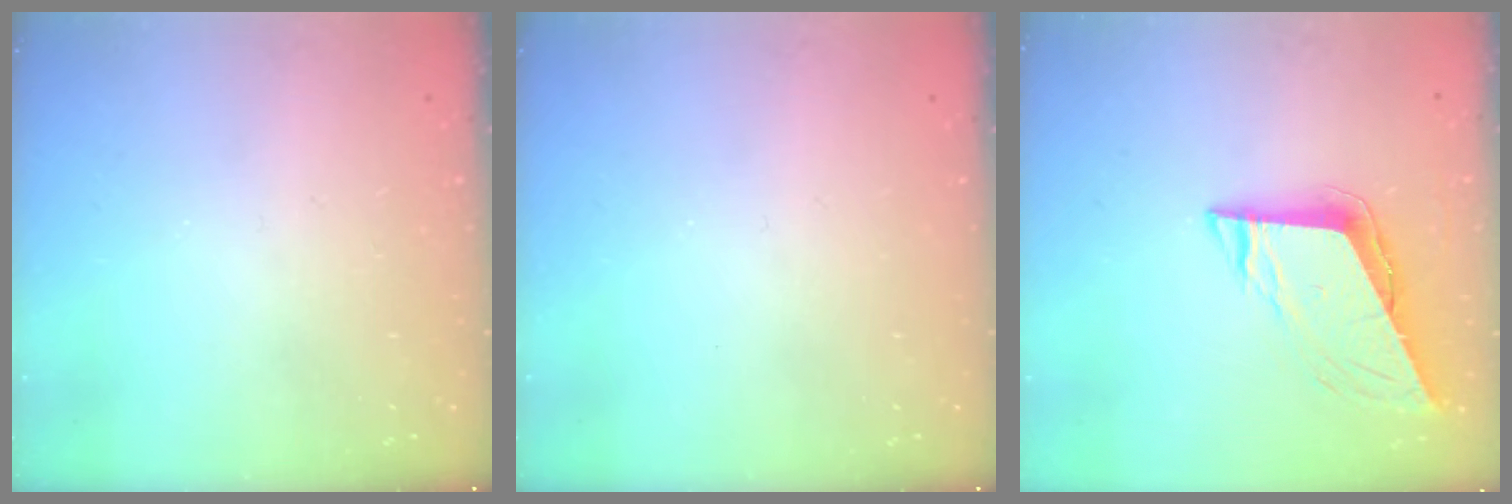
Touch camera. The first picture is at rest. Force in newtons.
{"total": 0.0}
{"total": 8.3, "press": 8.2, "slide": 0.4}